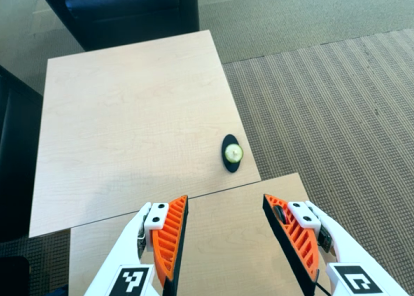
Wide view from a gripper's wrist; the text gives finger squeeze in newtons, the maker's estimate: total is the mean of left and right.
{"total": 0.8, "left": 1.3, "right": 0.4}